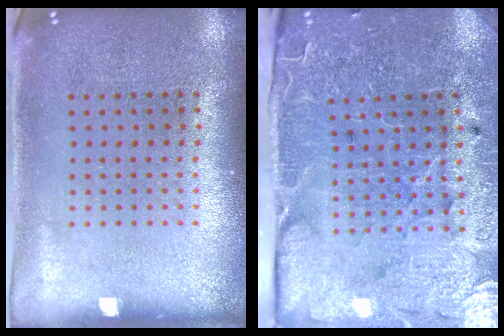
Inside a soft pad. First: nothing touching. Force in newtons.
{"total": 3.5, "press": 3.4, "slide": 0.7}